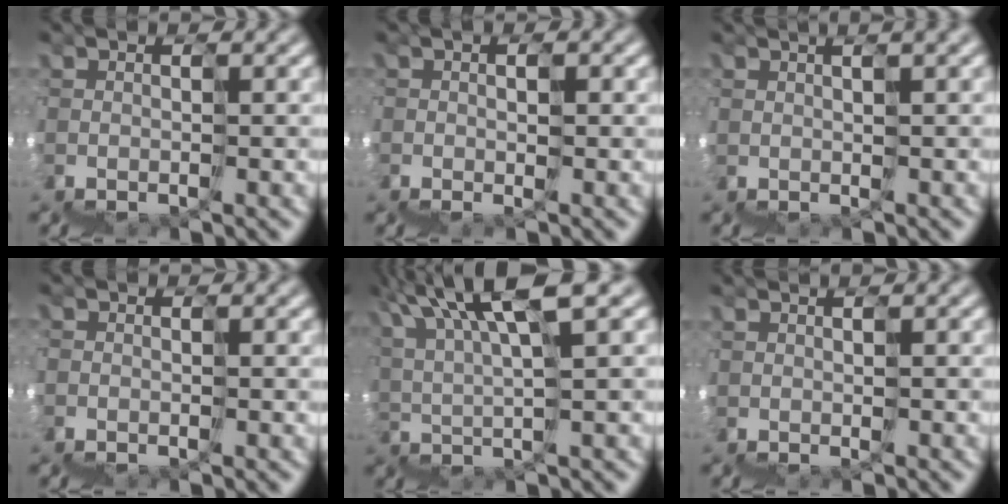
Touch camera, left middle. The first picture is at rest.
{"total": 2.2, "force": [0.3, 1.5, 1.6], "torque": [-0.024, -0.002, 0.011]}
{"total": 2.9, "force": [2.4, 0.4, 1.5], "torque": [0.002, 0.028, 0.046]}
{"total": 0.7, "force": [-0.5, 0.4, 0.0], "torque": [-0.007, -0.008, -0.012]}
{"total": 7.7, "force": [6.4, 0.1, 4.4], "torque": [-0.088, 0.050, 0.105]}
{"total": 0.9, "force": [0.9, 0.0, -0.2], "torque": [0.014, 0.014, 0.019]}